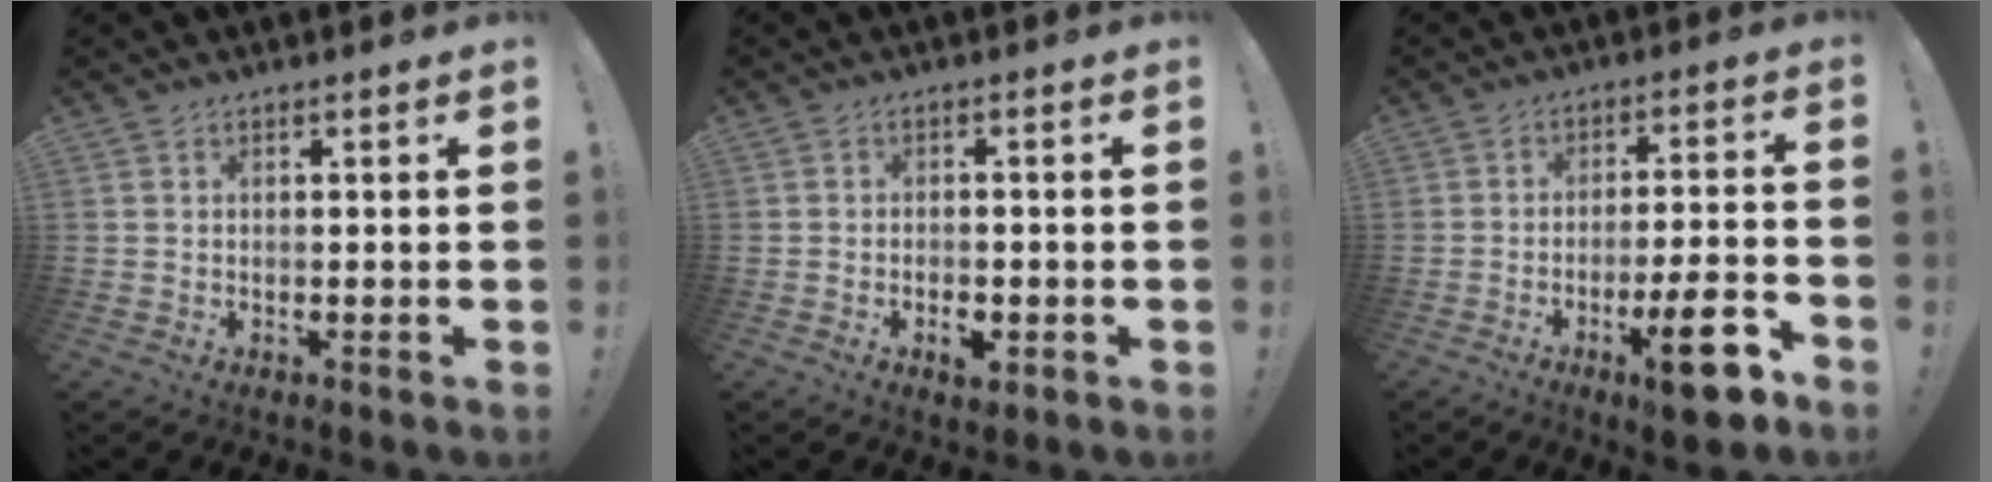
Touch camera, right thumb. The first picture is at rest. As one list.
[{"total": 3.4, "force": [-1.6, 2.0, 2.3], "torque": [-0.026, 0.009, -0.025]}, {"total": 13.2, "force": [-6.7, 2.5, 11.1], "torque": [-0.156, 0.034, -0.101]}]